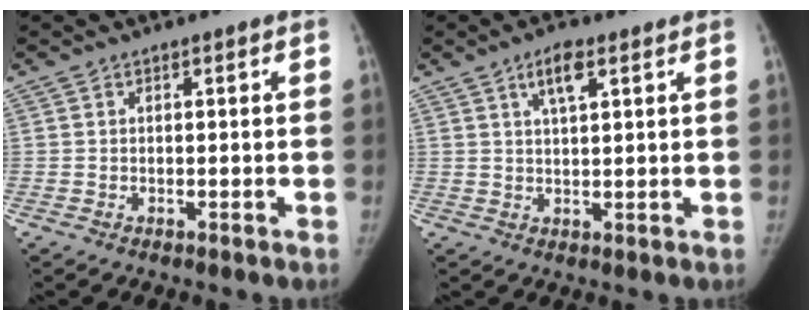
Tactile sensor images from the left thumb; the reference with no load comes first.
{"total": 4.9, "force": [2.4, 1.2, 4.1], "torque": [-0.074, -0.005, 0.043]}